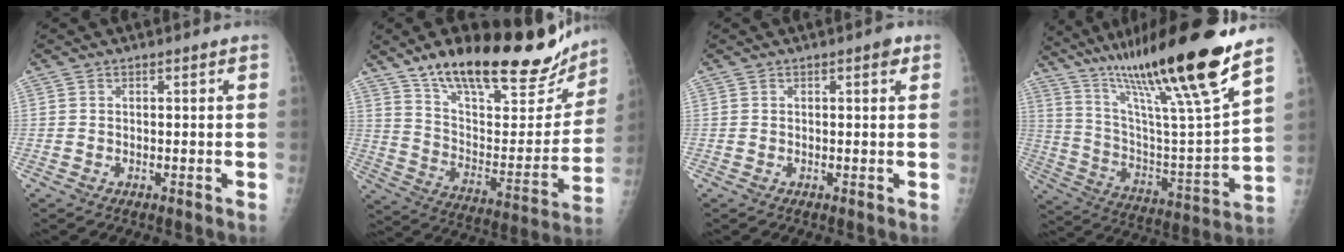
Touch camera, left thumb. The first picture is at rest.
{"total": 29.2, "force": [21.7, 9.8, 17.0], "torque": [-0.220, -0.077, 0.331]}
{"total": 1.6, "force": [0.8, 0.6, 1.2], "torque": [-0.012, 0.000, 0.008]}
{"total": 29.3, "force": [20.2, 2.4, 21.1], "torque": [-0.340, -0.067, 0.349]}